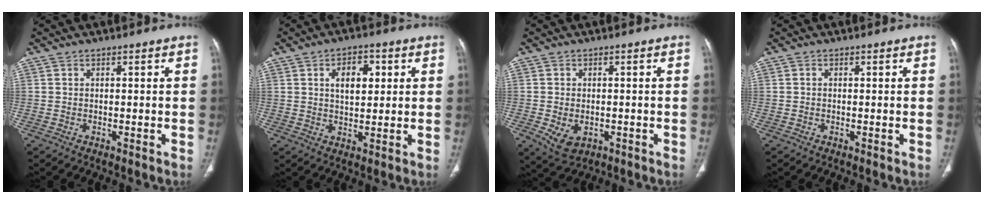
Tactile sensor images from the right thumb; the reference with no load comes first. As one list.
[{"total": 6.9, "force": [2.1, 3.9, 5.3], "torque": [-0.064, -0.004, 0.036]}, {"total": 5.3, "force": [-1.5, 3.7, 3.5], "torque": [-0.058, 0.001, -0.010]}, {"total": 0.0}]